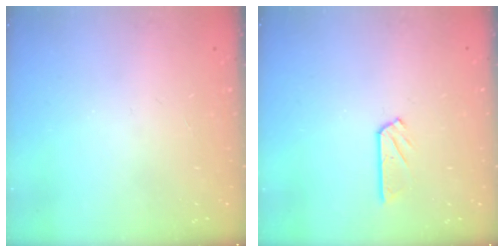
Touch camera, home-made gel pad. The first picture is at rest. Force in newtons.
{"total": 5.4, "press": 5.3, "slide": 0.5}